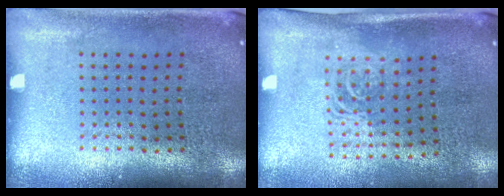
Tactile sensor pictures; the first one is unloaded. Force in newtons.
{"total": 1.6, "press": 1.3, "slide": 1.0}